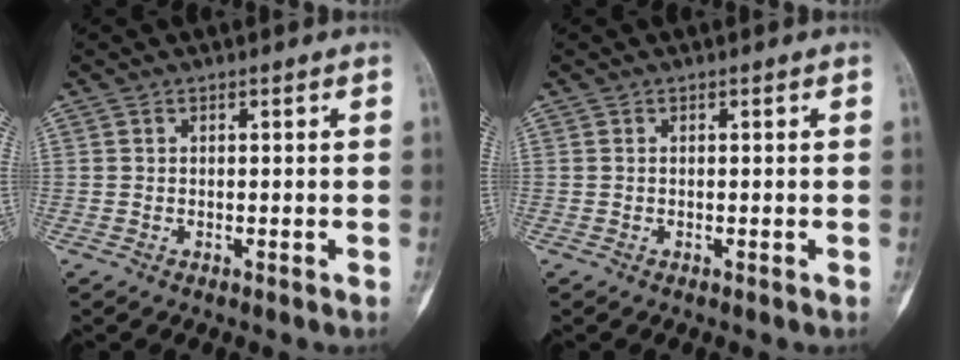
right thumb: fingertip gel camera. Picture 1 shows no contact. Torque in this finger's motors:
{"motor_torque": [-0.03, 0.09, -0.02, 0.12, 0.00]}